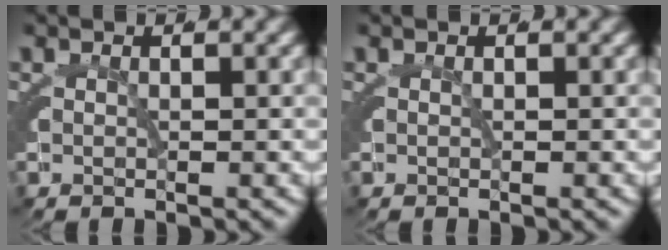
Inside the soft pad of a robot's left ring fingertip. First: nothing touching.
{"total": 0.0}